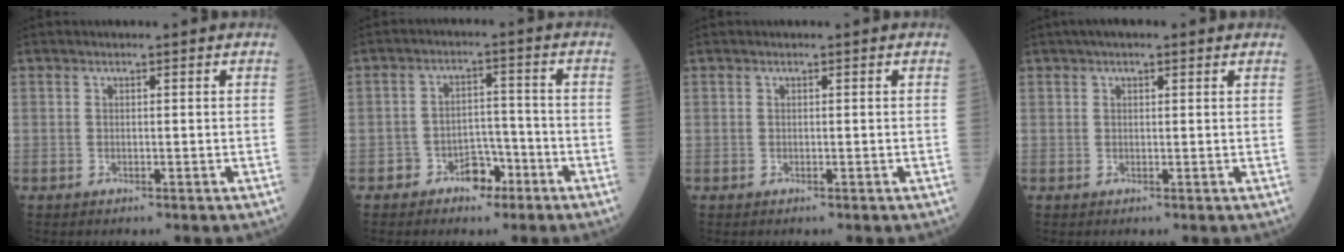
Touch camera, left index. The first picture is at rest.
{"total": 4.8, "force": [-3.0, 3.0, 2.2], "torque": [-0.032, 0.015, -0.049]}
{"total": 0.0}
{"total": 3.4, "force": [2.3, 1.0, 2.3], "torque": [-0.038, 0.024, 0.032]}